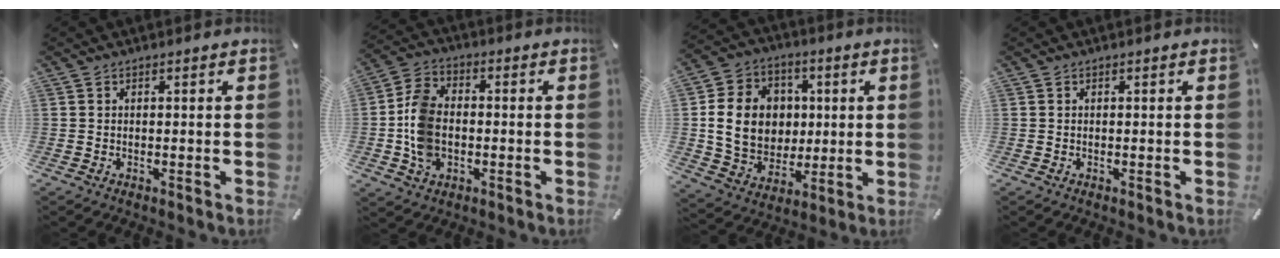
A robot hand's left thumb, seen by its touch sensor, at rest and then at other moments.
{"total": 9.7, "force": [-1.6, 7.2, 6.3], "torque": [-0.148, 0.013, -0.028]}
{"total": 15.6, "force": [1.4, 13.6, 7.5], "torque": [-0.143, 0.008, 0.033]}
{"total": 0.0}